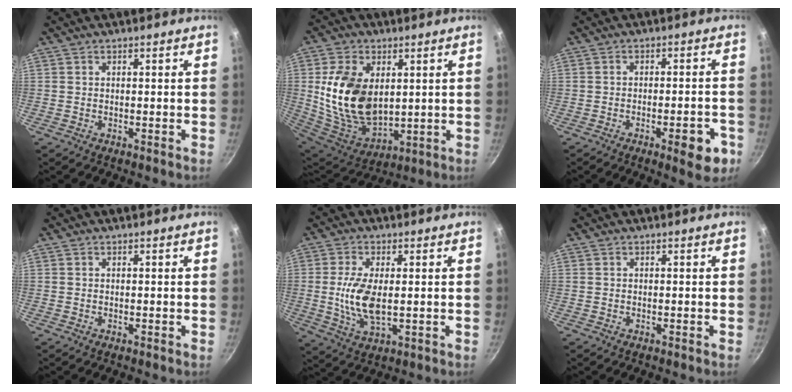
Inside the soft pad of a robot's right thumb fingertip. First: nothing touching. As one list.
[{"total": 18.1, "force": [2.9, 11.8, 13.4], "torque": [-0.227, -0.030, 0.070]}, {"total": 8.2, "force": [-3.8, 2.6, 6.8], "torque": [-0.065, 0.018, -0.044]}, {"total": 0.0}, {"total": 9.1, "force": [0.1, 4.2, 8.1], "torque": [-0.164, -0.009, 0.003]}, {"total": 0.0}]